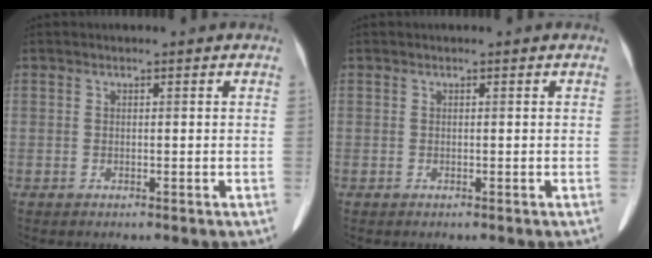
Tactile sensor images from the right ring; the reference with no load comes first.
{"total": 0.0}